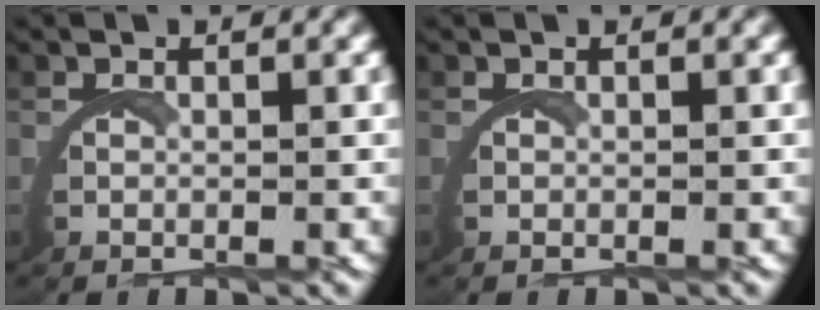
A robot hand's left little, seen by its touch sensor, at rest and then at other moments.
{"total": 0.0}